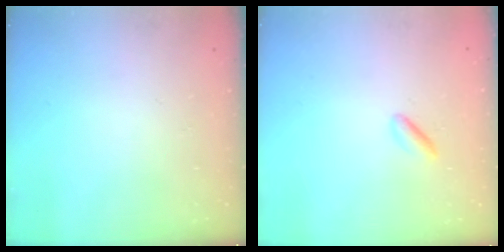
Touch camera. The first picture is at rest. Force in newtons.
{"total": 1.6, "press": 1.4, "slide": 0.7}